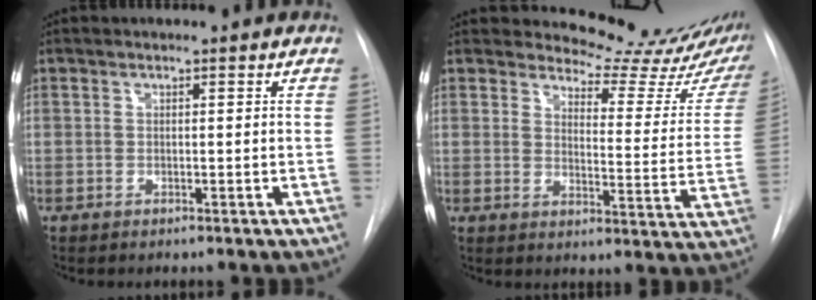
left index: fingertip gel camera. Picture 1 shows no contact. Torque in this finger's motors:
{"motor_torque": [1.02, -1.12, -0.02, -0.04]}